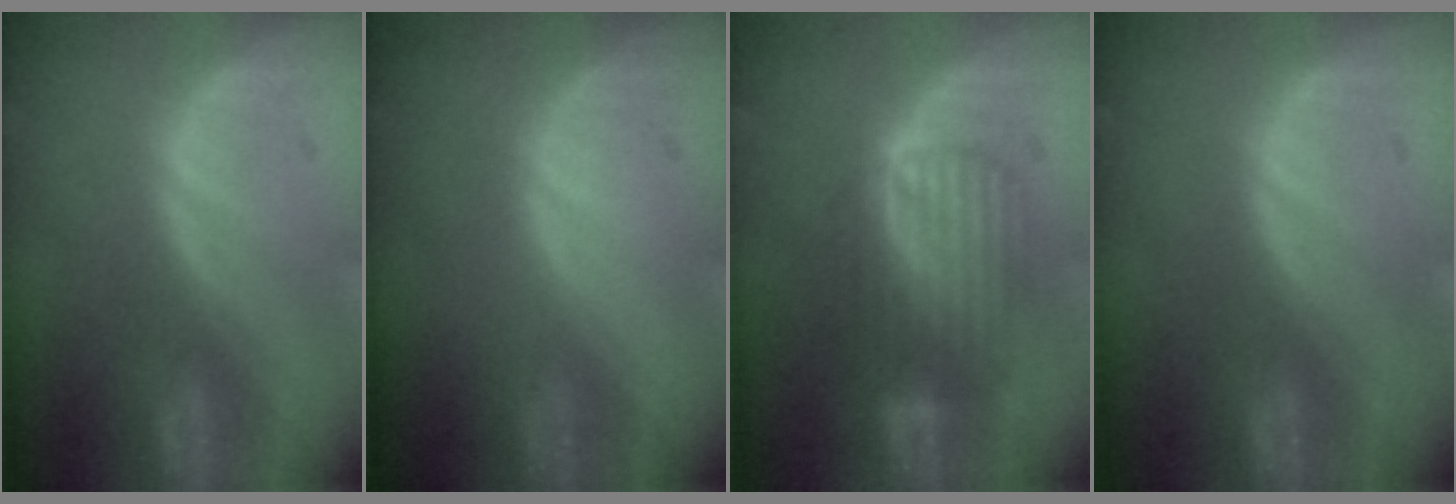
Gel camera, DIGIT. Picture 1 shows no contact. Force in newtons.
{"total": 0.0}
{"total": 6.6, "press": 6.5, "slide": 1.3}
{"total": 0.0}